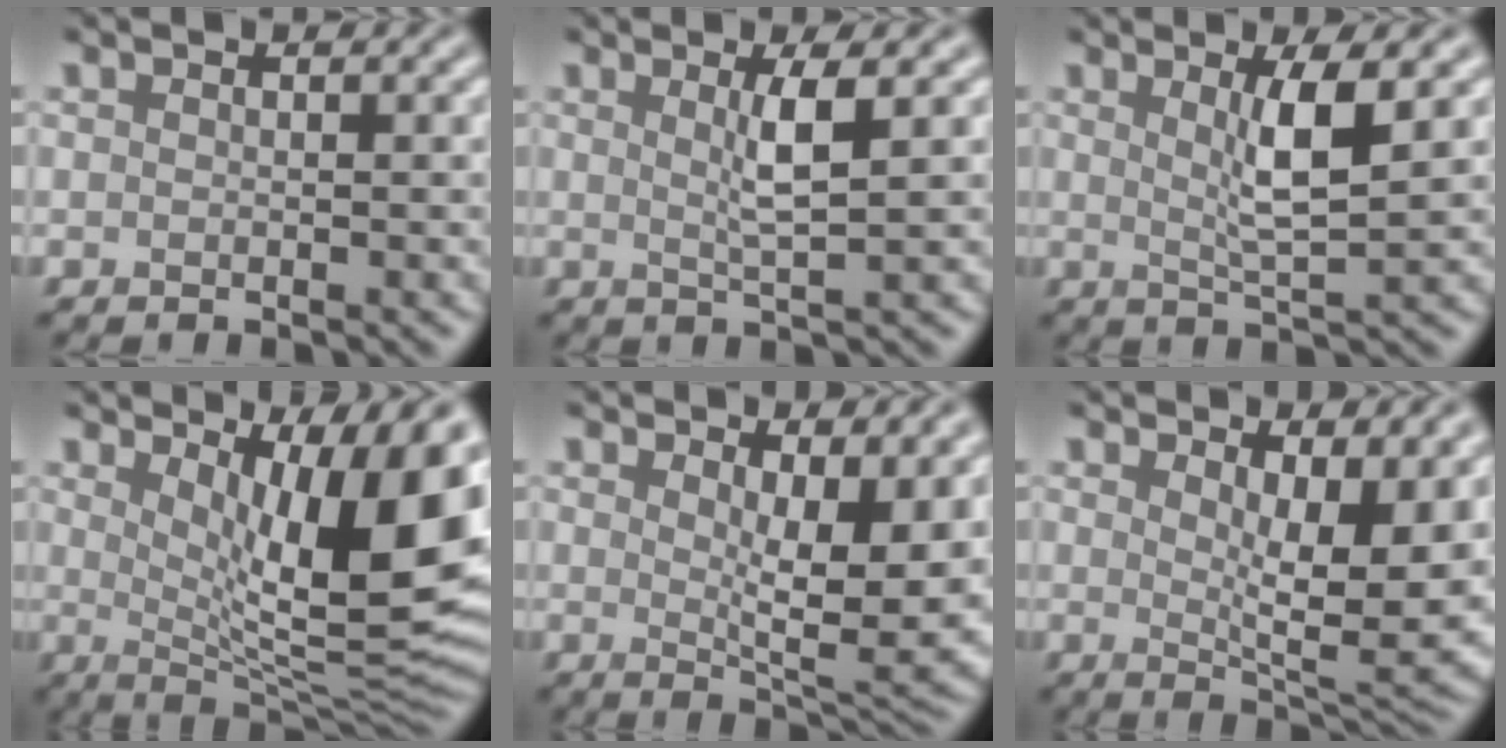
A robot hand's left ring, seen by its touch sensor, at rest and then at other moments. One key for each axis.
{"total": 2.9, "fx": 0.8, "fy": 0.5, "fz": 2.7, "tx": -0.047, "ty": -0.002, "tz": 0.011}
{"total": 3.9, "fx": 1.1, "fy": 0.7, "fz": 3.7, "tx": -0.063, "ty": -0.004, "tz": 0.019}
{"total": 14.0, "fx": 3.7, "fy": 4.2, "fz": 12.8, "tx": -0.155, "ty": -0.012, "tz": 0.063}
{"total": 8.1, "fx": 2.0, "fy": 2.6, "fz": 7.4, "tx": -0.106, "ty": -0.017, "tz": 0.038}
{"total": 9.0, "fx": 2.5, "fy": 2.9, "fz": 8.2, "tx": -0.107, "ty": -0.016, "tz": 0.042}